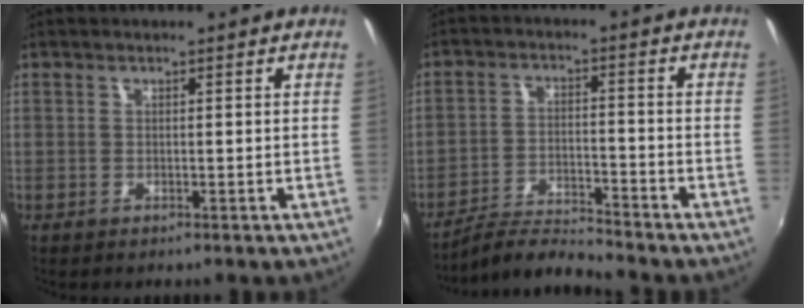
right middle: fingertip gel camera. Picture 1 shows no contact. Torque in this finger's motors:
{"motor_torque": [-0.10, -0.54, -0.65, -0.16]}